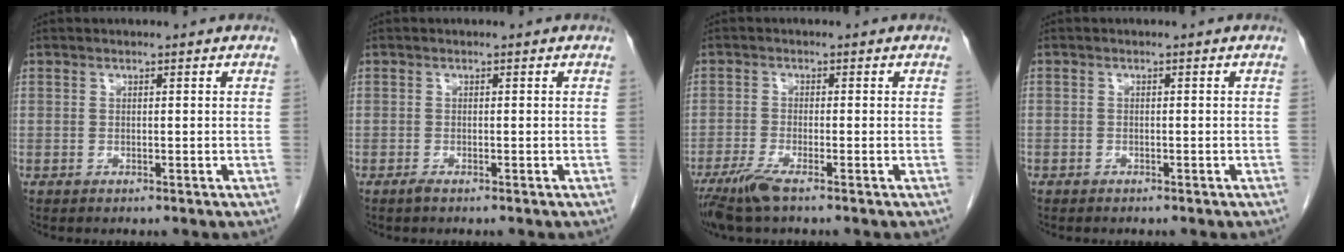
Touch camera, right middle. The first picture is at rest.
{"total": 0.6, "force": [-0.5, 0.0, 0.4], "torque": [-0.011, -0.002, -0.009]}
{"total": 4.6, "force": [-3.2, 0.2, 3.2], "torque": [-0.070, -0.015, -0.064]}
{"total": 0.7, "force": [-0.5, 0.5, 0.1], "torque": [-0.006, 0.004, -0.010]}